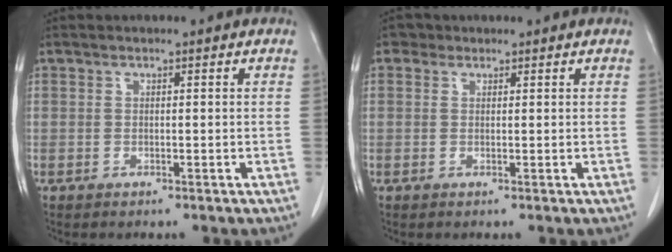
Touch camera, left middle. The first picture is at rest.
{"total": 1.3, "force": [0.8, 1.0, 0.1], "torque": [0.003, 0.002, 0.008]}